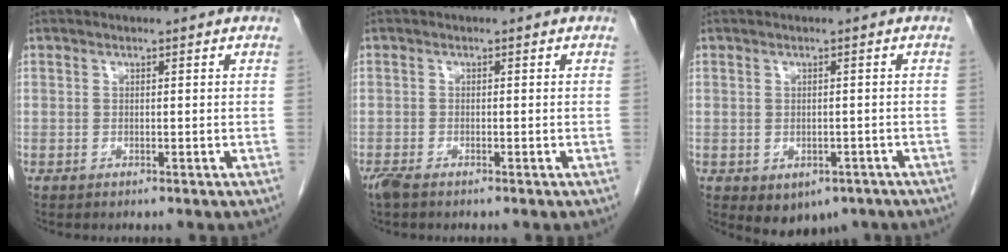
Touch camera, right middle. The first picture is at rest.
{"total": 2.1, "force": [-1.6, 0.5, 1.2], "torque": [-0.033, -0.008, -0.031]}
{"total": 5.3, "force": [-3.1, 3.5, 2.4], "torque": [-0.024, -0.001, -0.032]}